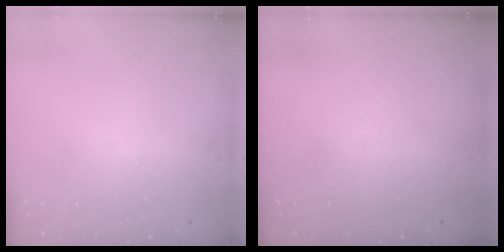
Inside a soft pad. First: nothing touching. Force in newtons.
{"total": 0.0}